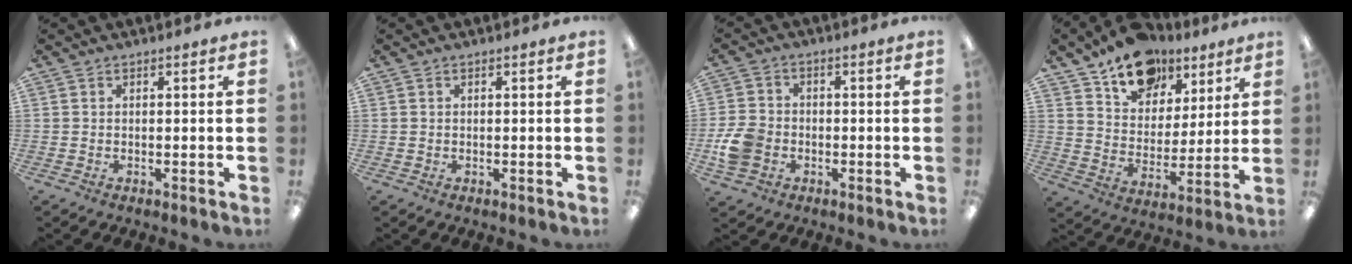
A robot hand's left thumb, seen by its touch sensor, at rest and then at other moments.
{"total": 0.5, "force": [0.2, 0.5, 0.1], "torque": [-0.002, 0.005, 0.002]}
{"total": 8.1, "force": [-2.1, 6.6, 4.3], "torque": [-0.088, 0.015, -0.039]}
{"total": 14.5, "force": [10.5, 8.7, 4.7], "torque": [-0.075, -0.065, 0.194]}